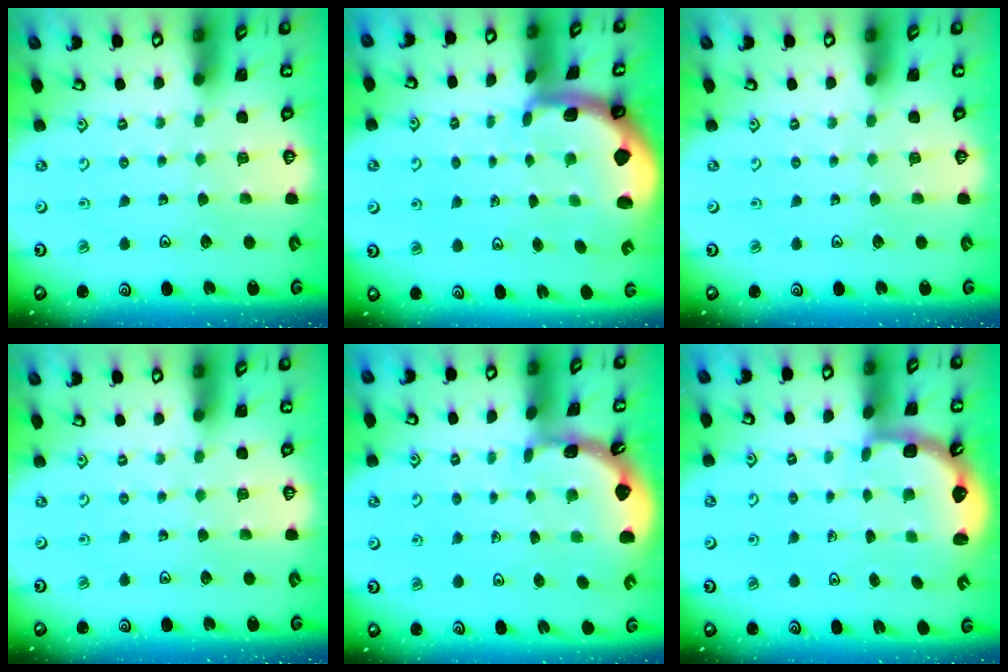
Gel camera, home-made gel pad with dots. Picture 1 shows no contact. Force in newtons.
{"total": 1.7, "press": 1.7, "slide": 0.4}
{"total": 0.0}
{"total": 0.0}
{"total": 1.7, "press": 1.7, "slide": 0.1}
{"total": 2.5, "press": 2.1, "slide": 1.3}